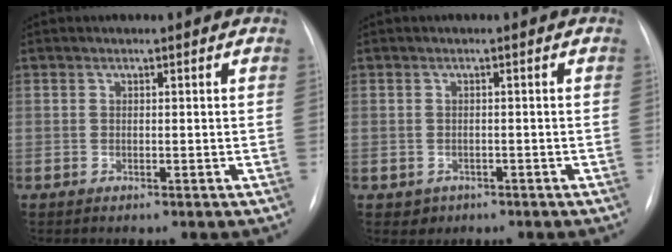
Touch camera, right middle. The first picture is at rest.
{"total": 1.7, "force": [-0.8, 1.5, 0.1], "torque": [-0.001, 0.006, -0.006]}